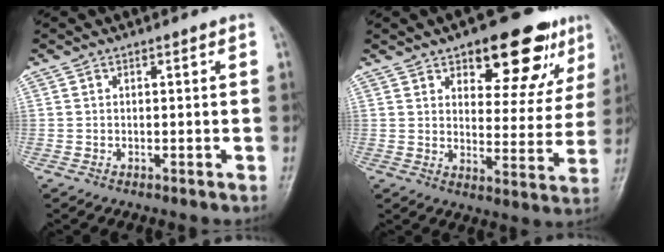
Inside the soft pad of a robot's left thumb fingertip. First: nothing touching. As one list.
[{"total": 17.1, "force": [10.2, 7.7, 11.3], "torque": [-0.087, -0.043, 0.139]}]